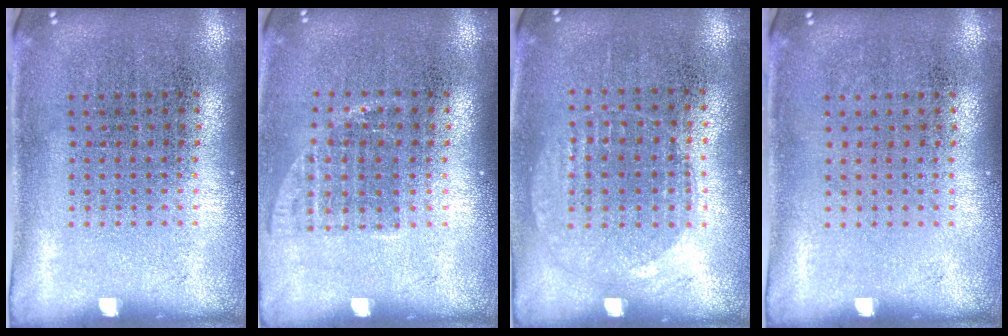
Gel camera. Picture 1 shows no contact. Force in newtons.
{"total": 1.1, "press": 0.9, "slide": 0.6}
{"total": 1.0, "press": 0.9, "slide": 0.4}
{"total": 0.0}